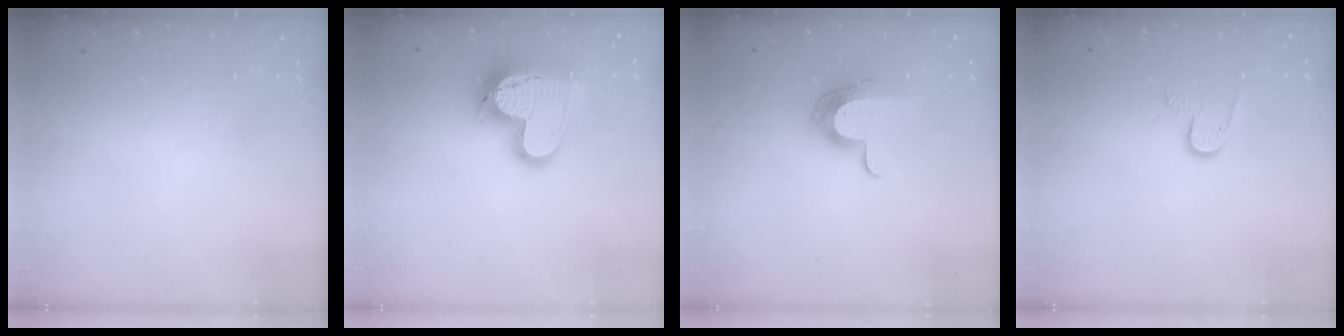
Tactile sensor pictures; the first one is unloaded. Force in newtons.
{"total": 17.1, "press": 17.0, "slide": 1.5}
{"total": 12.1, "press": 12.1, "slide": 0.6}
{"total": 7.6, "press": 7.6, "slide": 0.7}